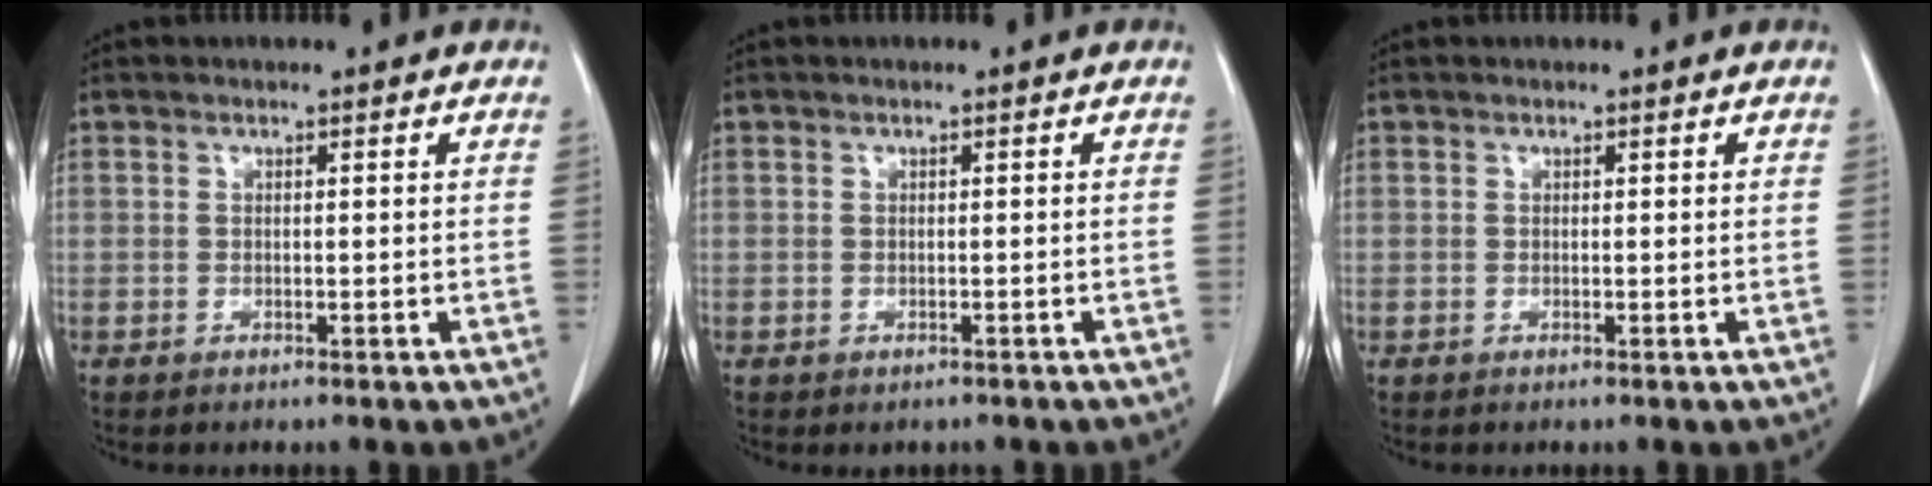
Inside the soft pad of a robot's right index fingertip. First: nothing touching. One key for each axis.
{"total": 1.0, "fx": -0.6, "fy": 0.7, "fz": 0.1, "tx": -0.007, "ty": 0.002, "tz": -0.004}
{"total": 0.0}